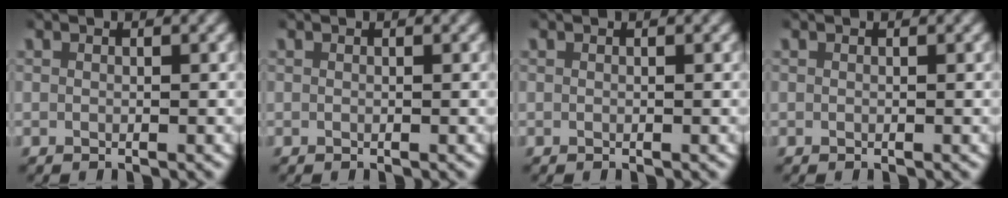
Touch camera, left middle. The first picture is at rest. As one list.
[{"total": 0.0}, {"total": 0.0}, {"total": 0.0}]